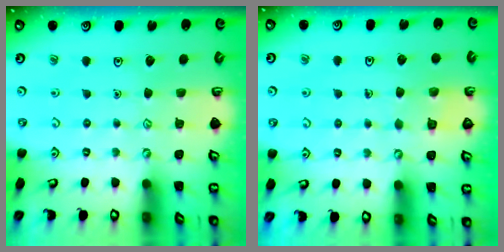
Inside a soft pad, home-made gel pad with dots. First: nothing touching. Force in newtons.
{"total": 2.9, "press": 2.9, "slide": 0.2}